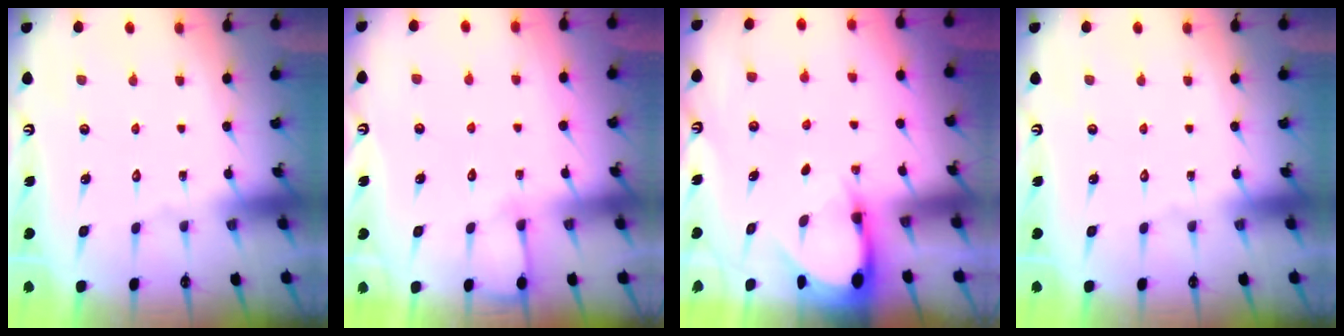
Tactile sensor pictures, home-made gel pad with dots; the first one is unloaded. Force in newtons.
{"total": 5.2, "press": 5.2, "slide": 0.6}
{"total": 3.4, "press": 3.4, "slide": 0.2}
{"total": 0.0}